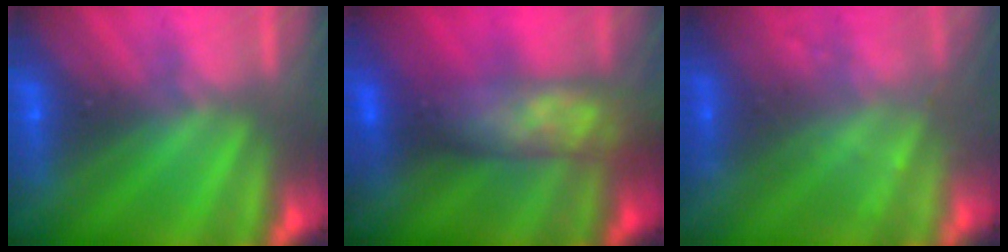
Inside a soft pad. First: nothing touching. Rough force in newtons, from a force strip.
{"total": 7.4}
{"total": 2.3}